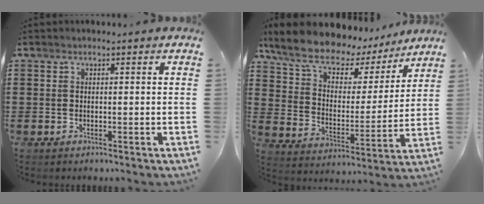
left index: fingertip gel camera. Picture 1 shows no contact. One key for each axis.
{"total": 10.0, "fx": 8.3, "fy": 3.9, "fz": 4.0, "tx": -0.111, "ty": -0.046, "tz": 0.145}